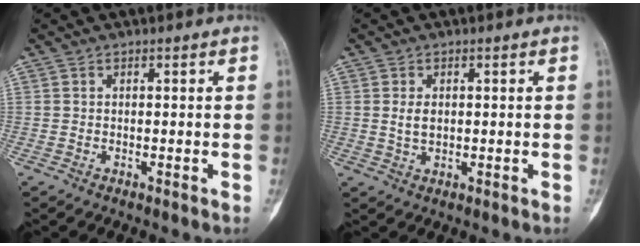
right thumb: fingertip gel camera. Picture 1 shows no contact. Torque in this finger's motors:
{"motor_torque": [0.77, 0.67, 0.44, -0.31, 0.02]}